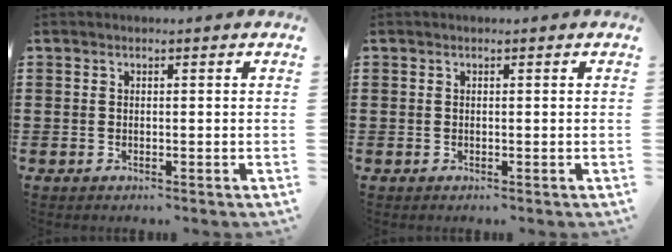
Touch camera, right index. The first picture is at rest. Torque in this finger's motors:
{"motor_torque": [0.00, 0.00, 0.00, 0.00]}